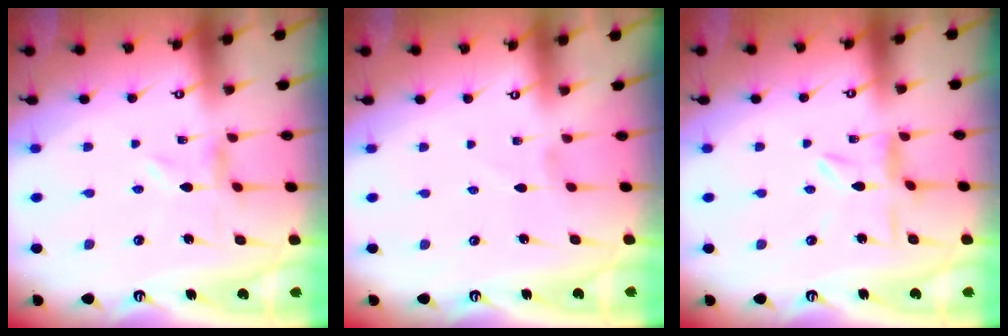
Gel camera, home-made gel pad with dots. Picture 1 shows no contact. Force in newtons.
{"total": 1.2, "press": 1.2, "slide": 0.1}
{"total": 2.4, "press": 2.4, "slide": 0.3}